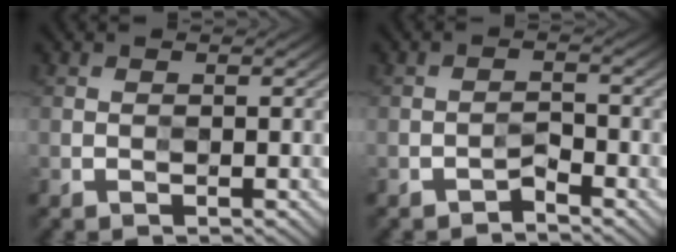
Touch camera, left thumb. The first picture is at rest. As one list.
[{"total": 1.4, "force": [-1.3, 0.3, 0.4], "torque": [-0.002, 0.007, -0.029]}]